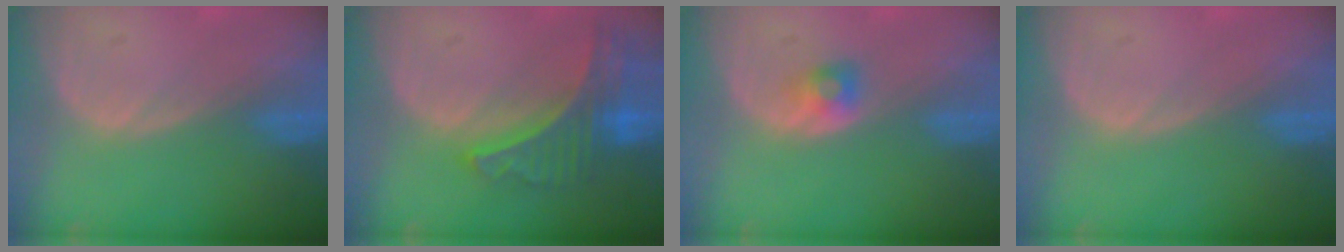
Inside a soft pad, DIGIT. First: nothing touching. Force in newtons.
{"total": 8.5, "press": 7.4, "slide": 4.3}
{"total": 2.2, "press": 2.1, "slide": 0.3}
{"total": 0.0}